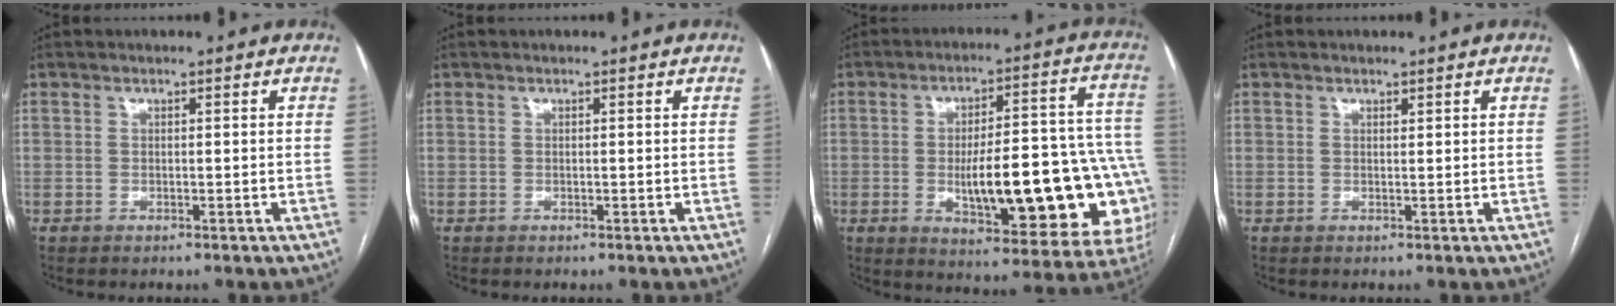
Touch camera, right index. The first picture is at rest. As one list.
[{"total": 0.0}, {"total": 24.8, "force": [-4.4, 7.0, 23.4], "torque": [-0.234, 0.028, -0.038]}, {"total": 0.0}]